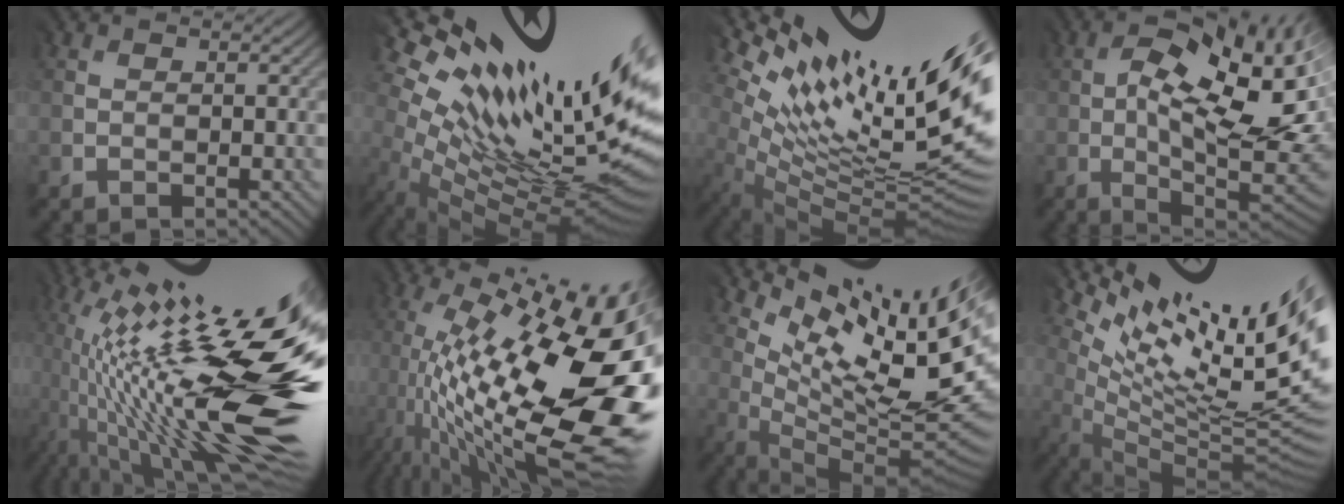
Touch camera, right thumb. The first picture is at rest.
{"total": 16.5, "force": [5.2, 5.9, 14.6], "torque": [-0.227, -0.017, 0.118]}
{"total": 14.9, "force": [3.9, 4.9, 13.5], "torque": [-0.225, -0.014, 0.105]}
{"total": 16.9, "force": [-0.9, 7.1, 15.3], "torque": [-0.213, -0.001, -0.012]}
{"total": 19.3, "force": [-2.8, 4.5, 18.6], "torque": [-0.325, 0.001, -0.049]}
{"total": 18.2, "force": [-2.1, 6.4, 16.9], "torque": [-0.290, -0.026, -0.029]}
{"total": 15.0, "force": [6.3, 4.3, 12.9], "torque": [-0.208, -0.001, 0.126]}
{"total": 15.4, "force": [7.1, 3.8, 13.0], "torque": [-0.211, -0.008, 0.146]}